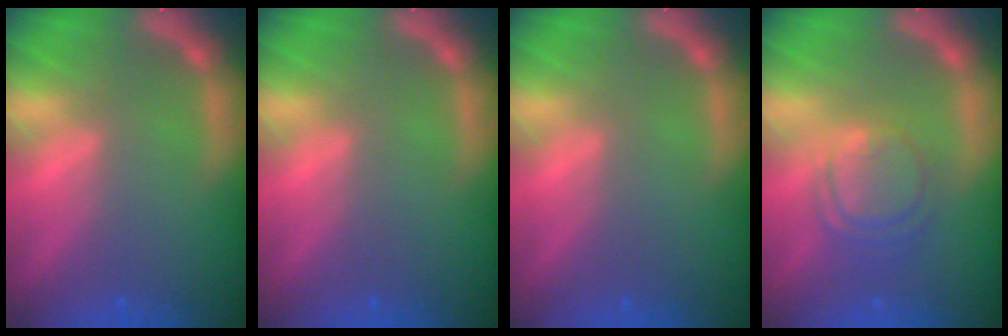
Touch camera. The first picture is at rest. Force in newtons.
{"total": 0.0}
{"total": 0.0}
{"total": 5.1}